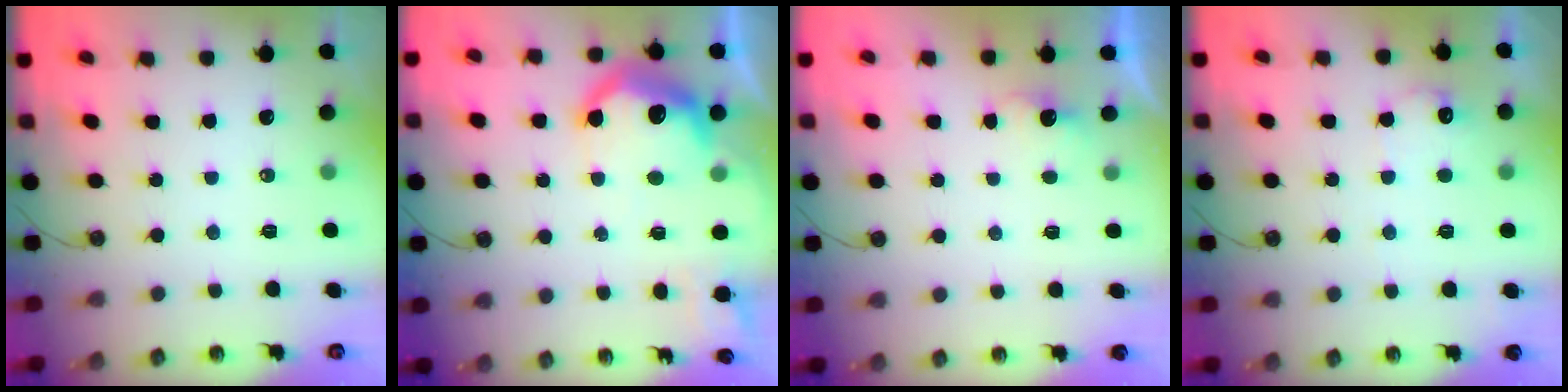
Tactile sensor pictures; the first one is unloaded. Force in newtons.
{"total": 16.6, "press": 16.6, "slide": 0.9}
{"total": 2.2, "press": 2.0, "slide": 0.8}
{"total": 9.0, "press": 9.0, "slide": 0.4}